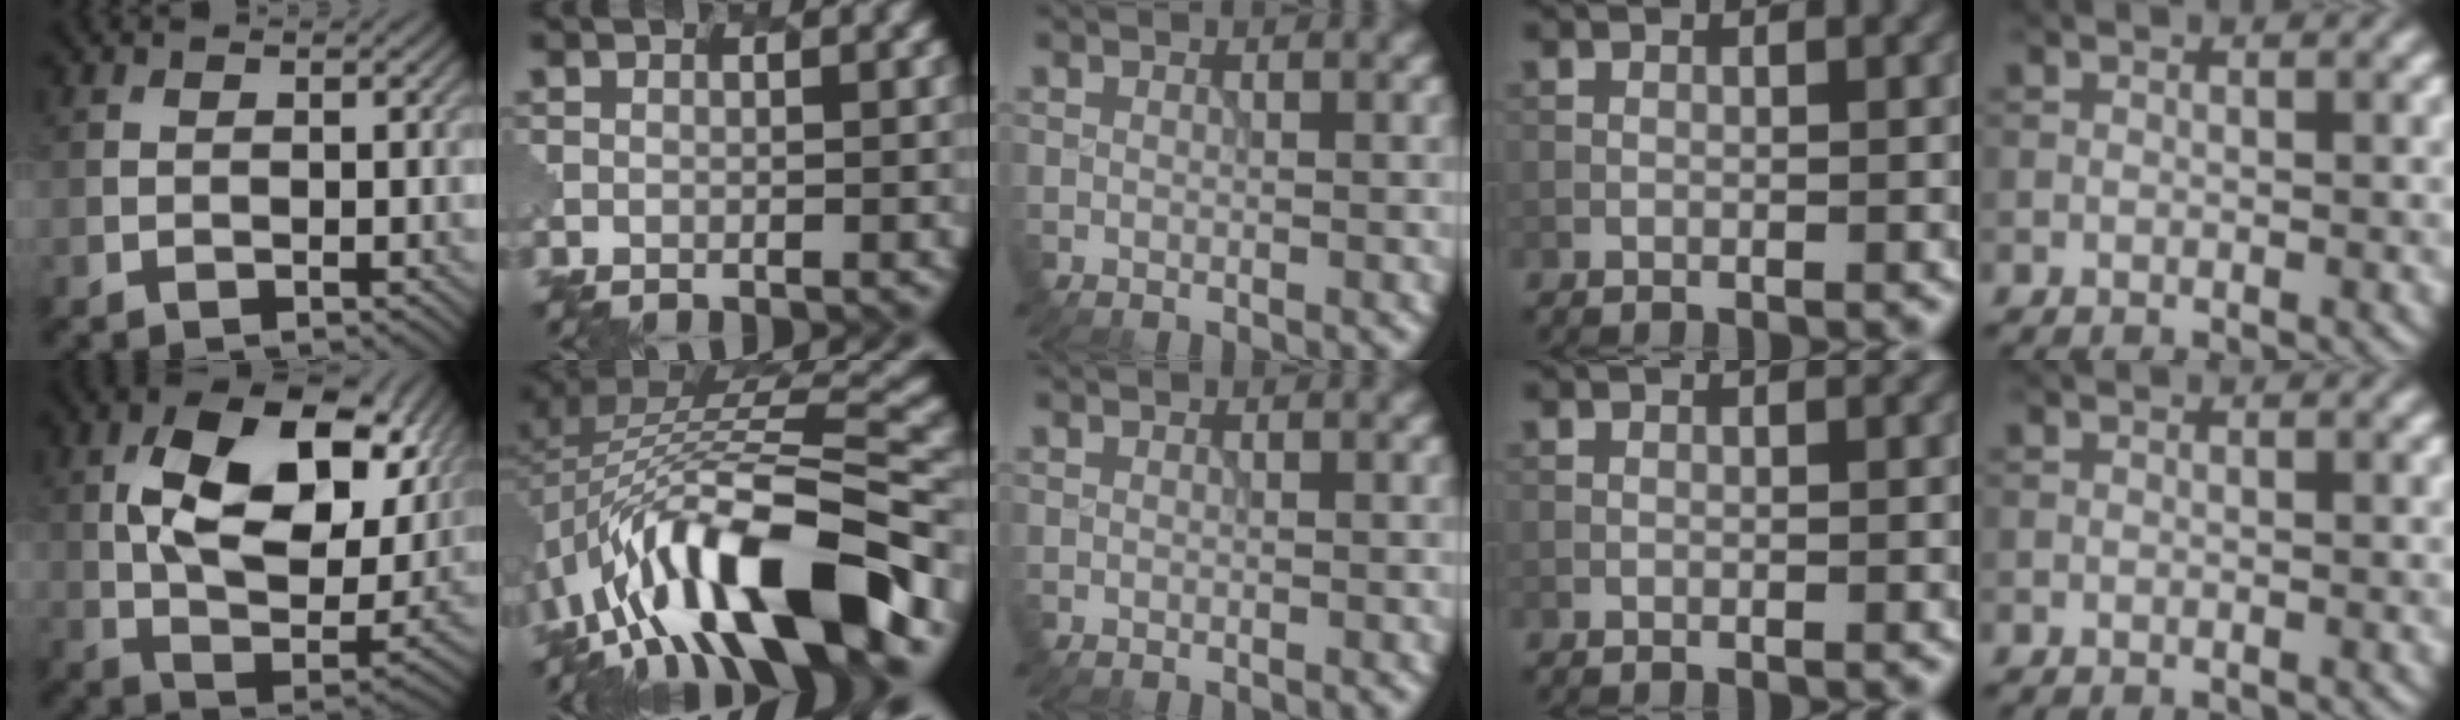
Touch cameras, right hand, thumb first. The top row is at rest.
{"thumb": {"total": 15.7, "force": [5.1, 8.6, 12.1], "torque": [-0.217, -0.009, 0.096]}, "index": {"total": 13.9, "force": [-6.9, 4.6, 11.1], "torque": [-0.185, 0.021, -0.105]}}